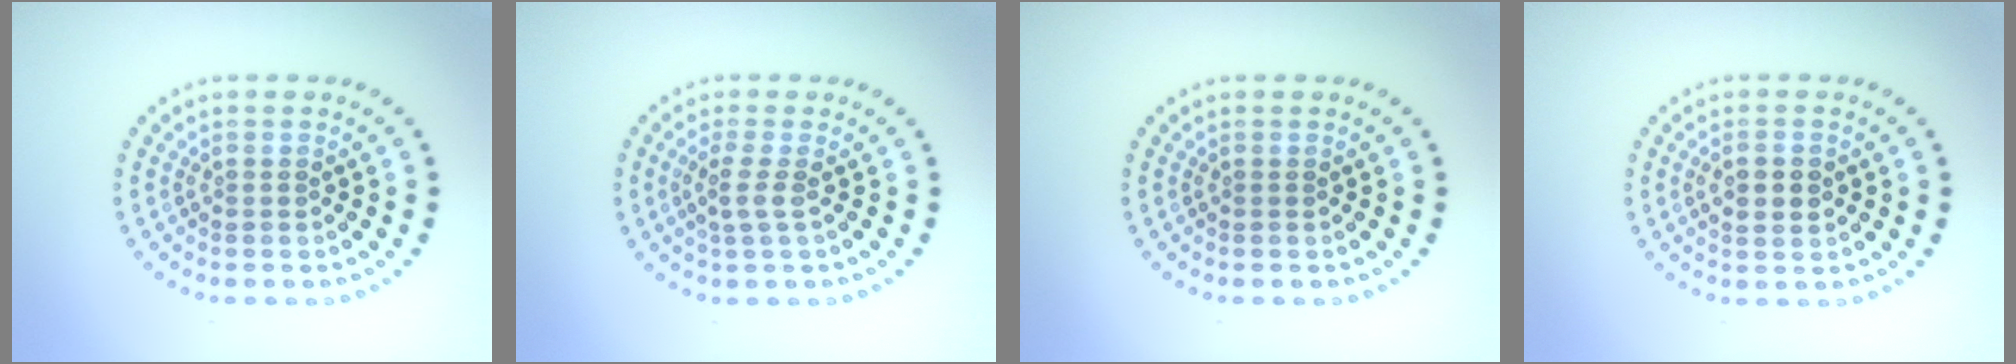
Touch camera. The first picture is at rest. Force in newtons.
{"total": 1.6, "press": 1.3, "slide": 1.0}
{"total": 0.0}
{"total": 2.1, "press": 2.1, "slide": 0.1}